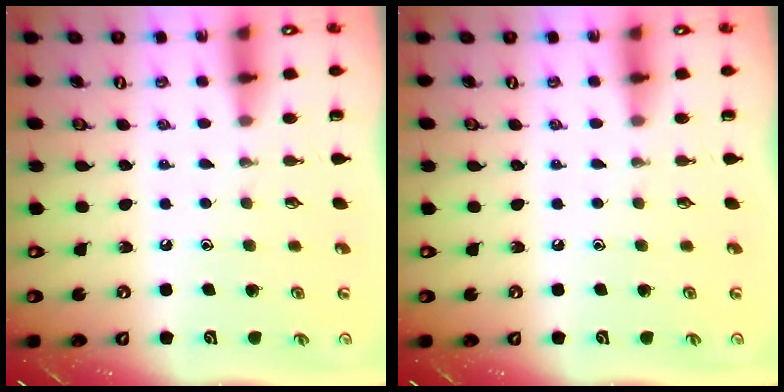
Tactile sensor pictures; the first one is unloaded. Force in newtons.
{"total": 0.0}